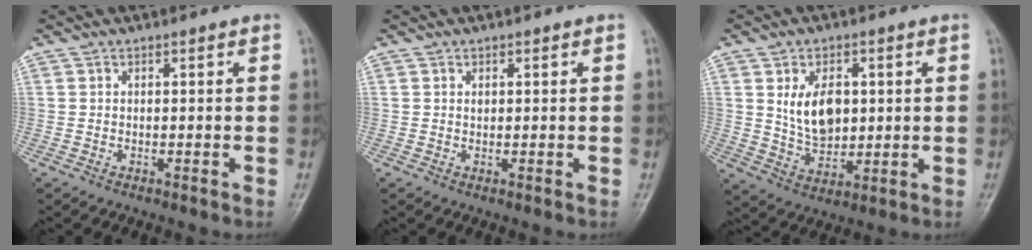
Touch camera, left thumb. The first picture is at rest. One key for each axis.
{"total": 0.7, "fx": 0.3, "fy": 0.5, "fz": 0.4, "tx": -0.002, "ty": -0.001, "tz": 0.005}
{"total": 9.3, "fx": 1.9, "fy": 6.2, "fz": 6.7, "tx": -0.089, "ty": -0.014, "tz": 0.044}